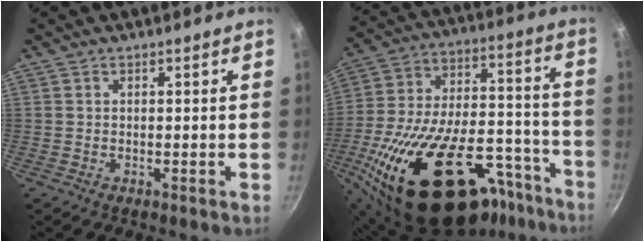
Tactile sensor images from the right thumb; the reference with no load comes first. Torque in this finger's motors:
{"motor_torque": [2.75, 2.25, 2.73, -0.04, 1.05]}